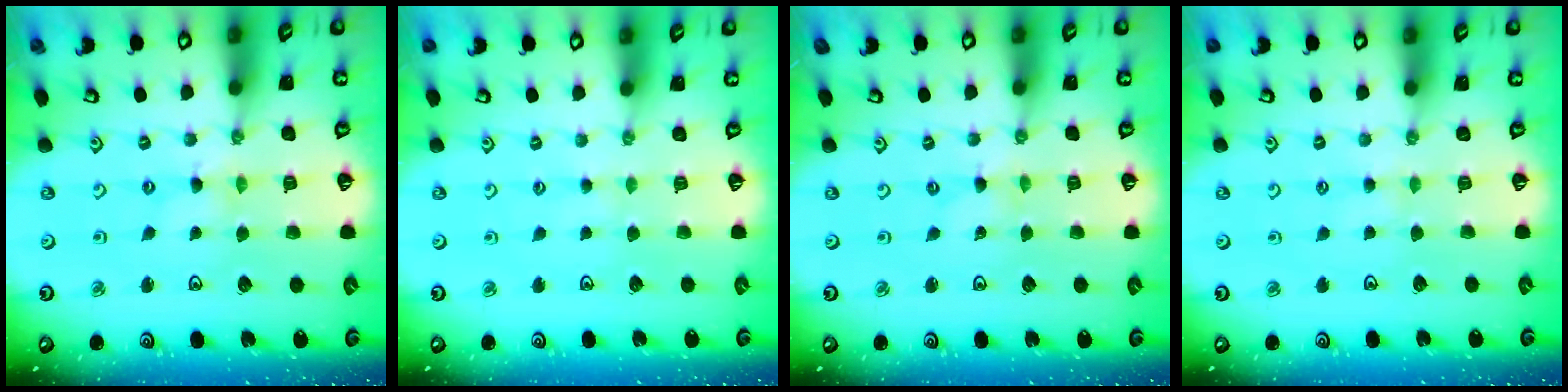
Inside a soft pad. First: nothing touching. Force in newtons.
{"total": 1.4, "press": 1.4, "slide": 0.2}
{"total": 0.0}
{"total": 1.5, "press": 1.5, "slide": 0.3}